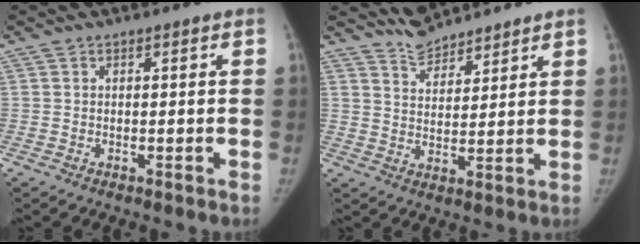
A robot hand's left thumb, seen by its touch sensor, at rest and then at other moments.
{"total": 6.2, "force": [5.9, 1.7, 0.7], "torque": [0.002, -0.036, 0.113]}